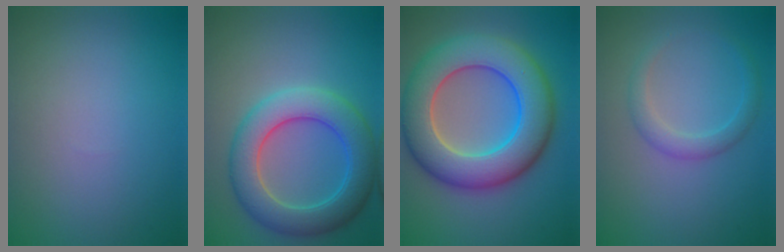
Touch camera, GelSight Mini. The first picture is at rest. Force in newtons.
{"total": 6.9, "press": 6.9, "slide": 0.5}
{"total": 11.0, "press": 11.0, "slide": 0.6}
{"total": 2.1, "press": 2.1, "slide": 0.1}